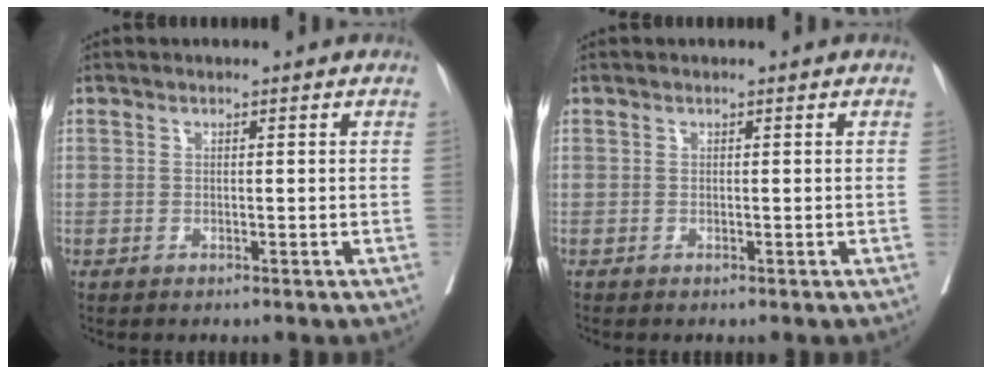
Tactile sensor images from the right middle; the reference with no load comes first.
{"total": 0.0}